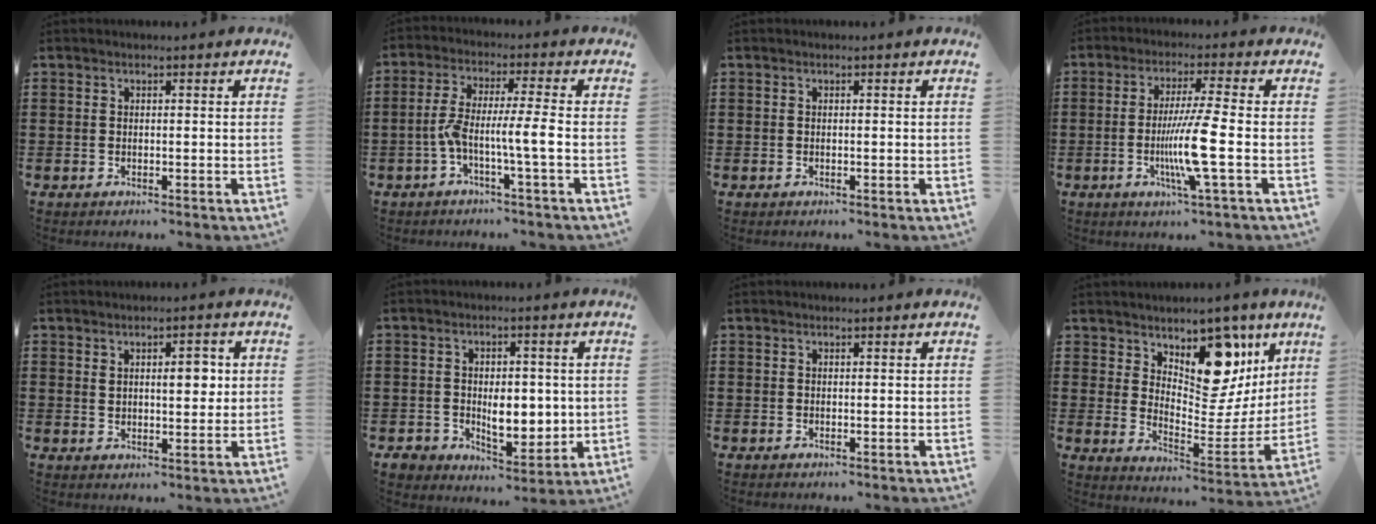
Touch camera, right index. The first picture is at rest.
{"total": 7.1, "force": [-2.2, 0.0, 6.8], "torque": [-0.139, -0.008, -0.049]}
{"total": 0.0}
{"total": 8.8, "force": [-2.2, -0.6, 8.5], "torque": [-0.172, -0.027, -0.047]}
{"total": 4.4, "force": [1.2, 2.0, 3.7], "torque": [-0.051, 0.000, 0.014]}
{"total": 6.2, "force": [-0.3, 4.8, 3.9], "torque": [-0.069, 0.003, -0.006]}
{"total": 0.0}
{"total": 11.5, "force": [7.7, 6.0, 6.0], "torque": [-0.096, -0.065, 0.136]}